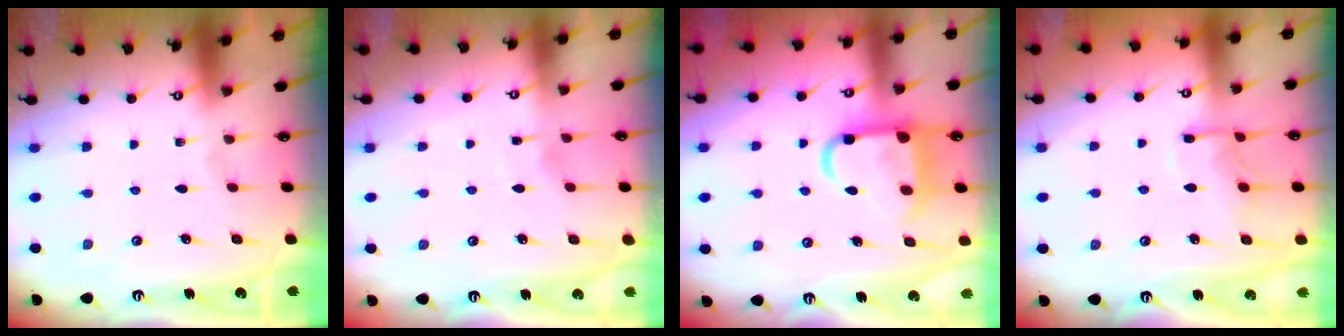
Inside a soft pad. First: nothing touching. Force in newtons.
{"total": 2.6, "press": 2.5, "slide": 0.2}
{"total": 11.8, "press": 11.7, "slide": 1.6}
{"total": 9.5, "press": 9.4, "slide": 1.0}